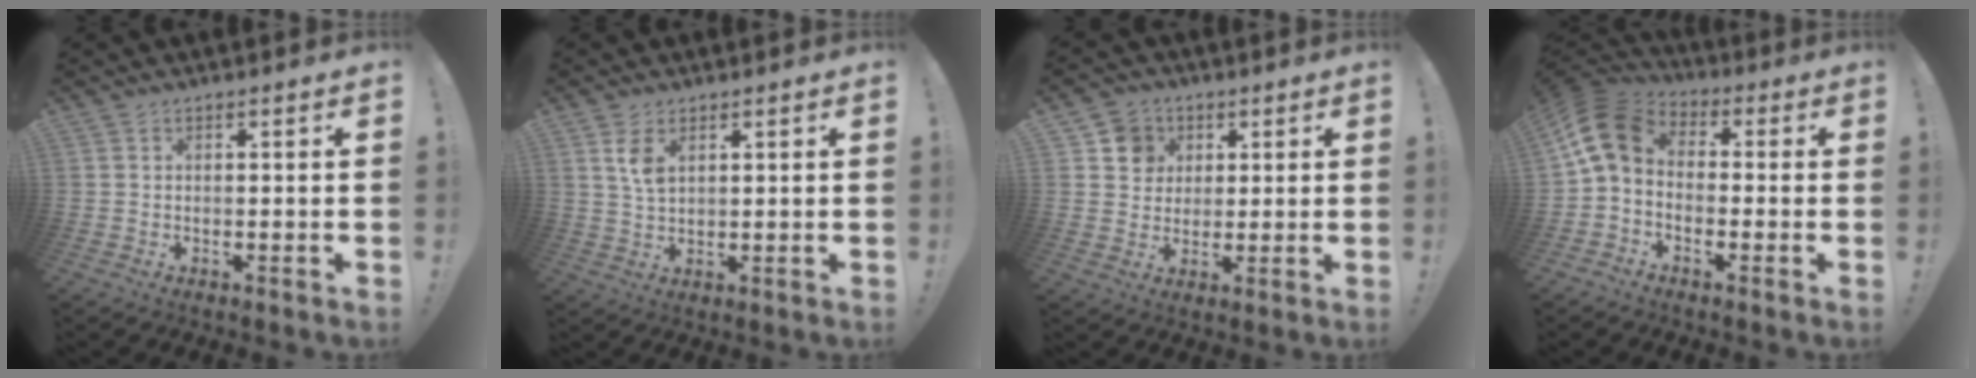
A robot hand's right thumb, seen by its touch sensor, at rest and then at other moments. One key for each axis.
{"total": 5.0, "fx": 2.4, "fy": 2.6, "fz": 3.6, "tx": -0.051, "ty": -0.014, "tz": 0.041}
{"total": 7.7, "fx": 2.7, "fy": 7.1, "fz": 1.3, "tx": -0.011, "ty": -0.017, "tz": 0.054}
{"total": 11.2, "fx": 0.7, "fy": 7.4, "fz": 8.3, "tx": -0.161, "ty": 0.011, "tz": 0.015}